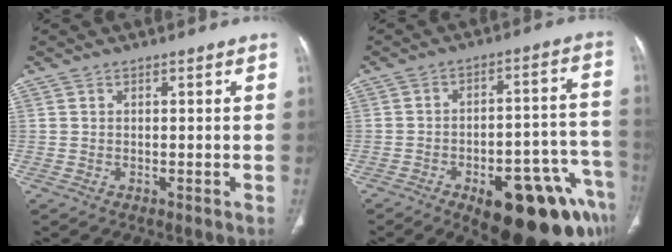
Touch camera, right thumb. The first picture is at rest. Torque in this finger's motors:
{"motor_torque": [3.52, 1.49, 1.30, -1.47, 0.39]}